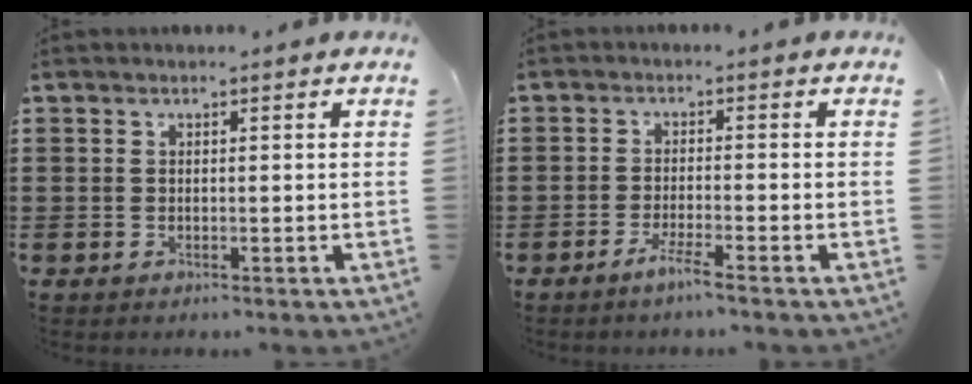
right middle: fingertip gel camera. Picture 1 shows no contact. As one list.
[{"total": 3.0, "force": [-2.1, -0.2, 2.1], "torque": [-0.042, -0.003, -0.039]}]